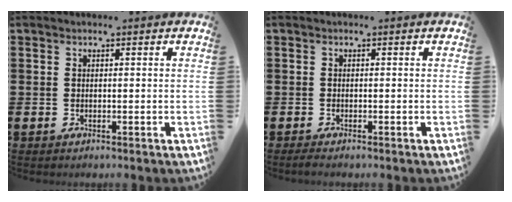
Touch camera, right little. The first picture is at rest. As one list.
[{"total": 0.6, "force": [-0.4, 0.1, 0.5], "torque": [-0.008, -0.001, -0.008]}]